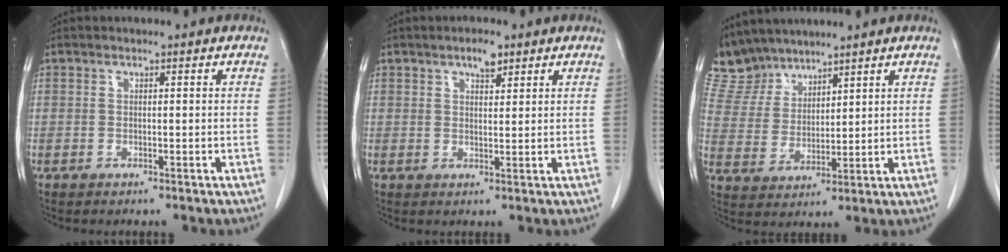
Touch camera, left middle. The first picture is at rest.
{"total": 2.8, "force": [1.9, 0.9, 1.8], "torque": [-0.033, 0.002, 0.032]}
{"total": 7.6, "force": [7.1, 2.7, 0.5], "torque": [-0.024, 0.010, 0.157]}